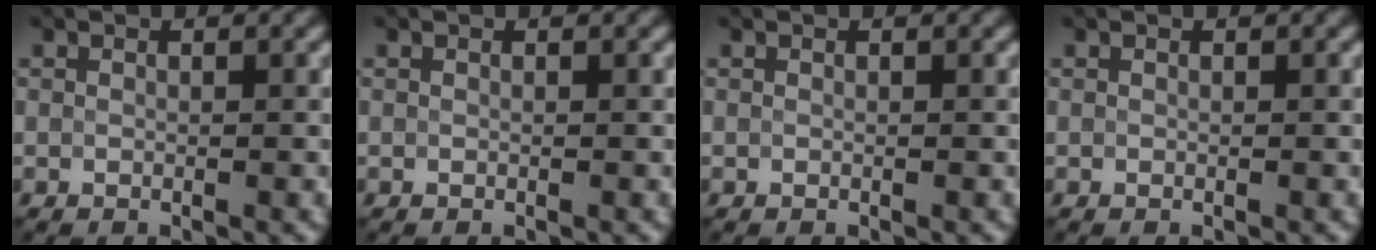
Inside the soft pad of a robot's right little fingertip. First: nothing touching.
{"total": 0.0}
{"total": 0.0}
{"total": 0.0}